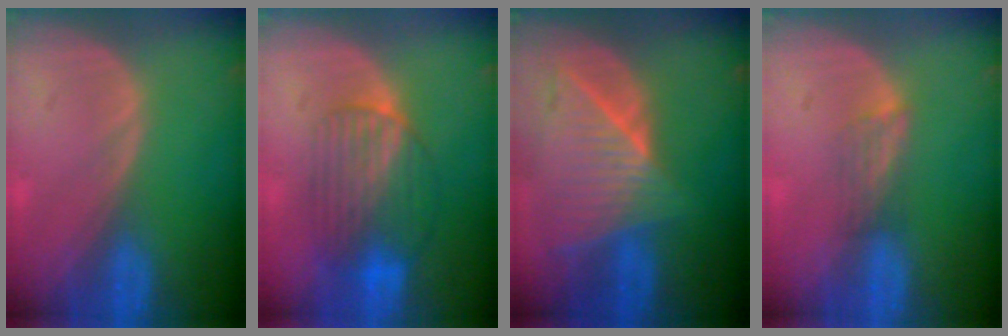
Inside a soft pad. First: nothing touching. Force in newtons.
{"total": 7.5, "press": 7.2, "slide": 2.1}
{"total": 9.2, "press": 8.2, "slide": 4.1}
{"total": 2.4, "press": 1.9, "slide": 1.5}